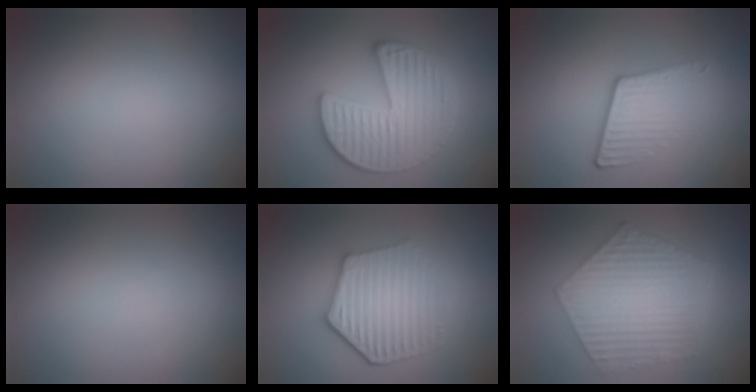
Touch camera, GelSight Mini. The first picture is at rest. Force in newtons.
{"total": 5.9, "press": 5.8, "slide": 0.9}
{"total": 4.0, "press": 2.6, "slide": 3.0}
{"total": 0.0}
{"total": 5.3, "press": 4.3, "slide": 3.2}
{"total": 6.8, "press": 4.8, "slide": 4.7}